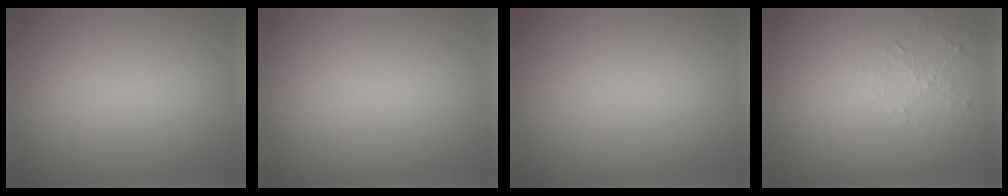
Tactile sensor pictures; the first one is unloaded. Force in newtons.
{"total": 0.0}
{"total": 0.0}
{"total": 1.0, "press": 0.4, "slide": 0.9}